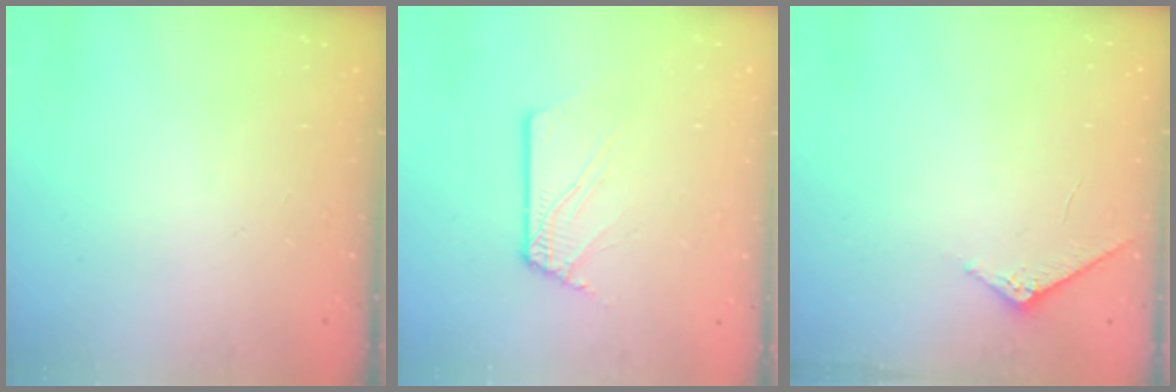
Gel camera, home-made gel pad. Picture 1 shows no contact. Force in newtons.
{"total": 2.5, "press": 2.5, "slide": 0.3}
{"total": 3.9, "press": 3.9, "slide": 0.5}